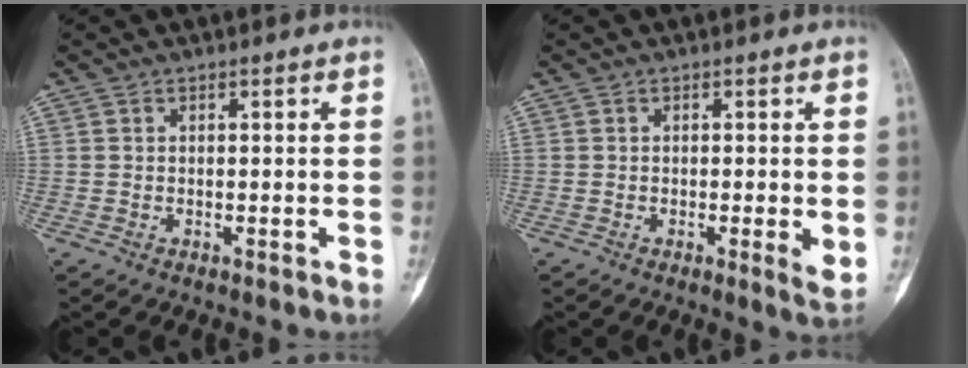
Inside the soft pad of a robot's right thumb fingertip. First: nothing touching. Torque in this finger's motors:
{"motor_torque": [-0.06, 0.16, -0.02, 0.33, 0.04]}